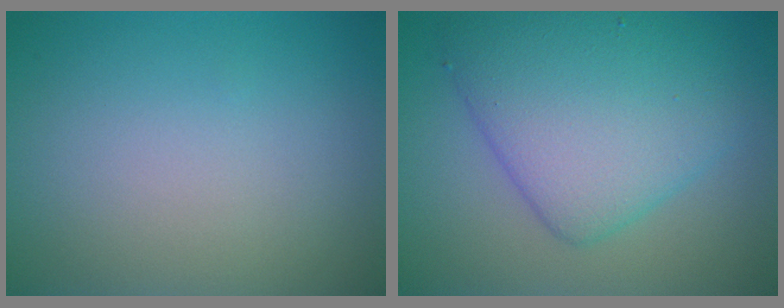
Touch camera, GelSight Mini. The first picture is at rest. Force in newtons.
{"total": 7.5, "press": 7.5, "slide": 0.3}